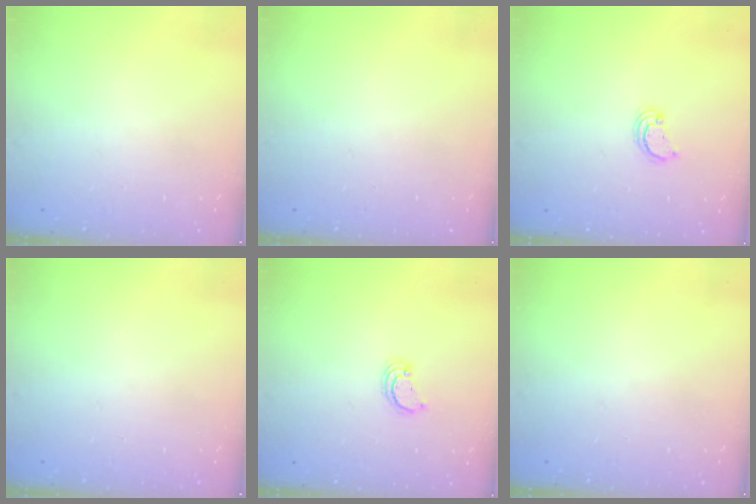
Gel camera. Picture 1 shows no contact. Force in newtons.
{"total": 0.0}
{"total": 2.6, "press": 2.6, "slide": 0.2}
{"total": 0.0}
{"total": 2.6, "press": 2.6, "slide": 0.2}
{"total": 0.0}